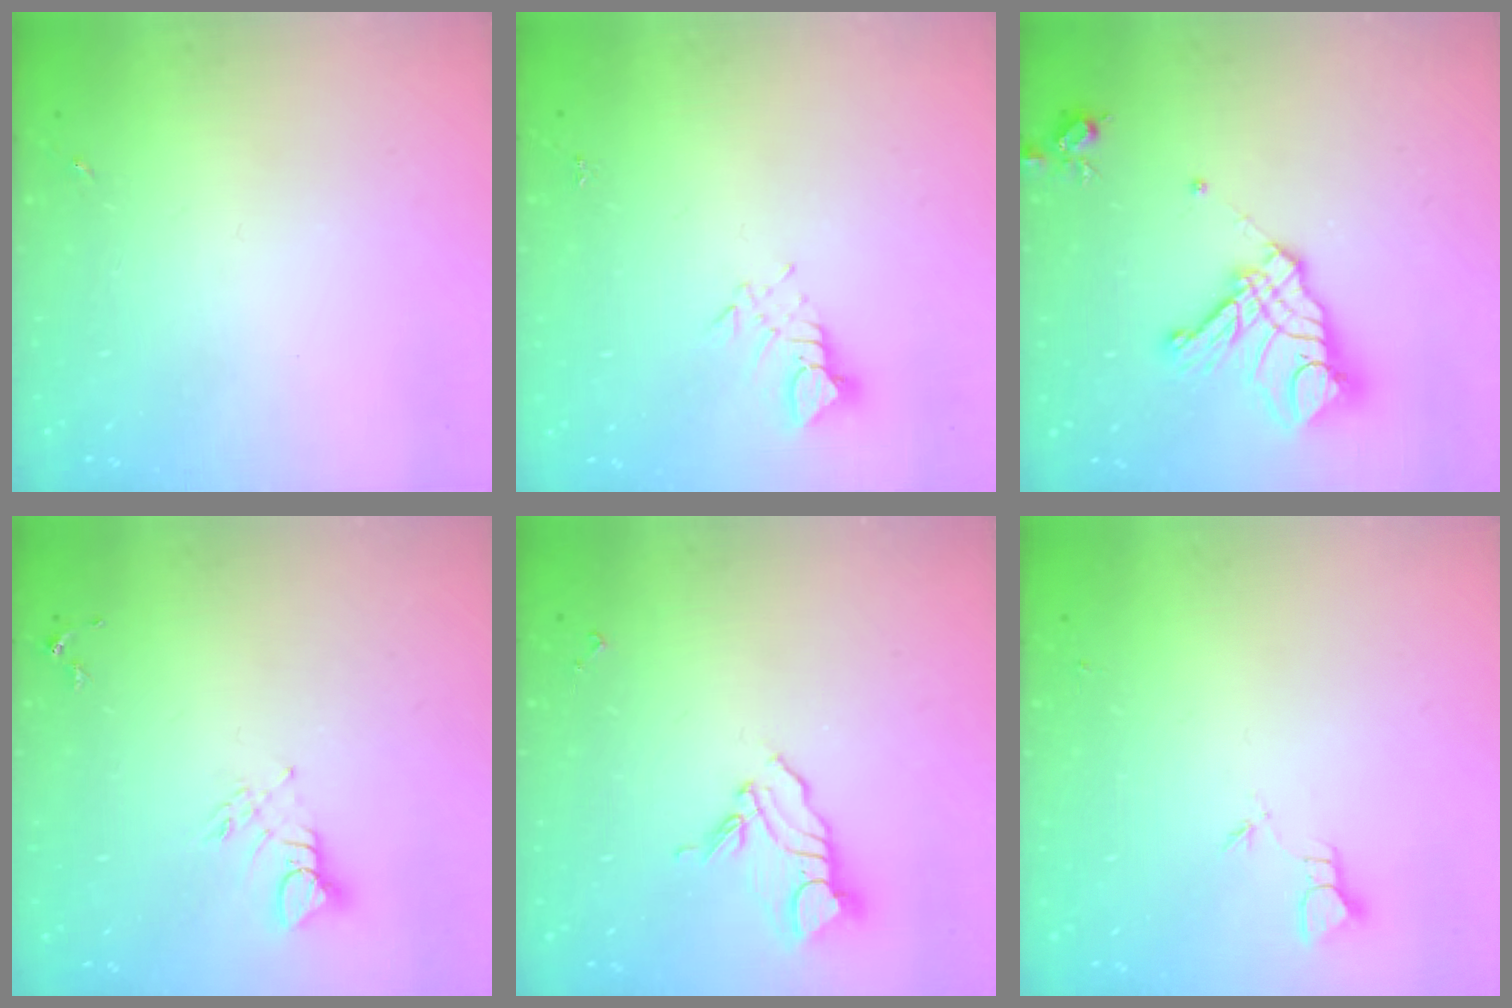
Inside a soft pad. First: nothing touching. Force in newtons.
{"total": 3.1, "press": 3.1, "slide": 0.1}
{"total": 17.6, "press": 17.5, "slide": 1.9}
{"total": 4.6, "press": 4.6, "slide": 0.2}
{"total": 8.5, "press": 8.4, "slide": 0.9}
{"total": 2.0, "press": 2.0, "slide": 0.1}